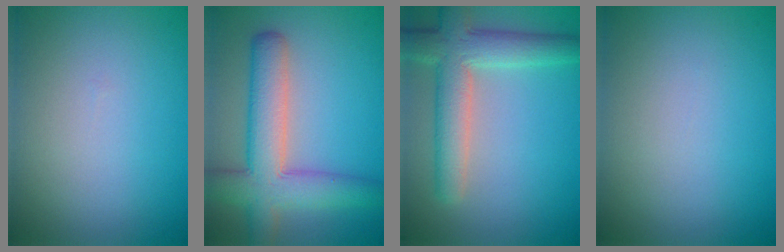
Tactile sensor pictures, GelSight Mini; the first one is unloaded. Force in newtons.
{"total": 7.3, "press": 7.3, "slide": 0.4}
{"total": 6.1, "press": 6.1, "slide": 0.7}
{"total": 0.0}